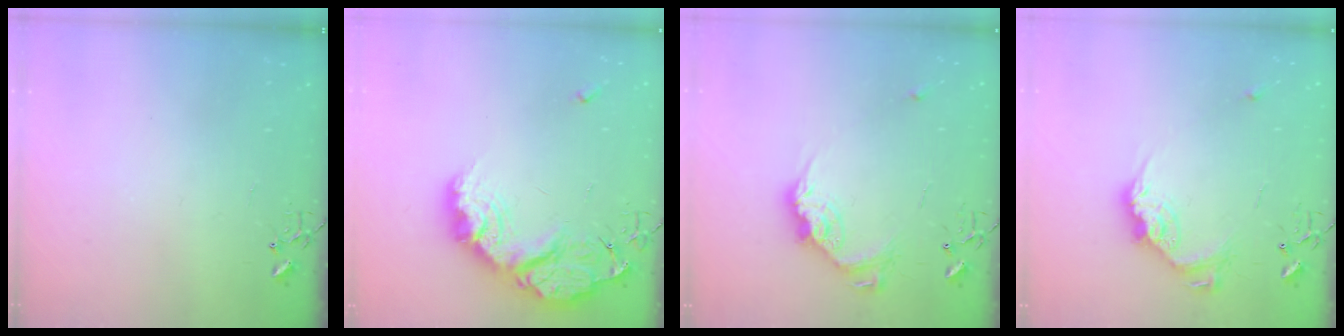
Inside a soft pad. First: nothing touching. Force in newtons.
{"total": 25.2, "press": 25.1, "slide": 2.0}
{"total": 15.4, "press": 15.4, "slide": 1.0}
{"total": 15.4, "press": 15.4, "slide": 1.0}